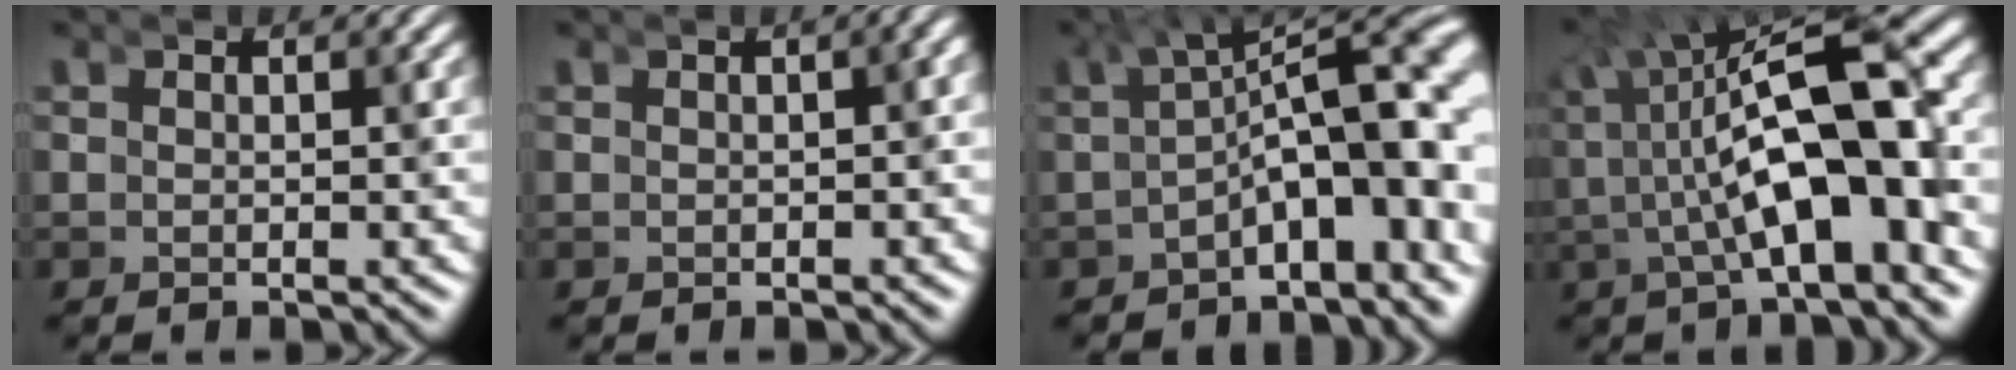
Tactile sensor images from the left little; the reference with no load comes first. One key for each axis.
{"total": 0.7, "fx": -0.2, "fy": 0.2, "fz": 0.6, "tx": -0.003, "ty": 0.008, "tz": -0.003}
{"total": 6.8, "fx": -1.1, "fy": 2.5, "fz": 6.2, "tx": -0.094, "ty": -0.005, "tz": -0.017}
{"total": 6.8, "fx": -3.1, "fy": 2.6, "fz": 5.5, "tx": -0.108, "ty": -0.015, "tz": -0.044}